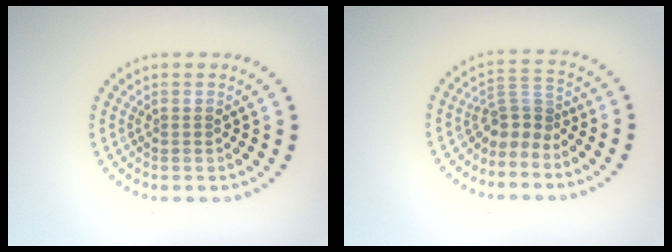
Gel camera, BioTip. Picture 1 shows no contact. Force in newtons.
{"total": 2.7, "press": 1.8, "slide": 2.0}